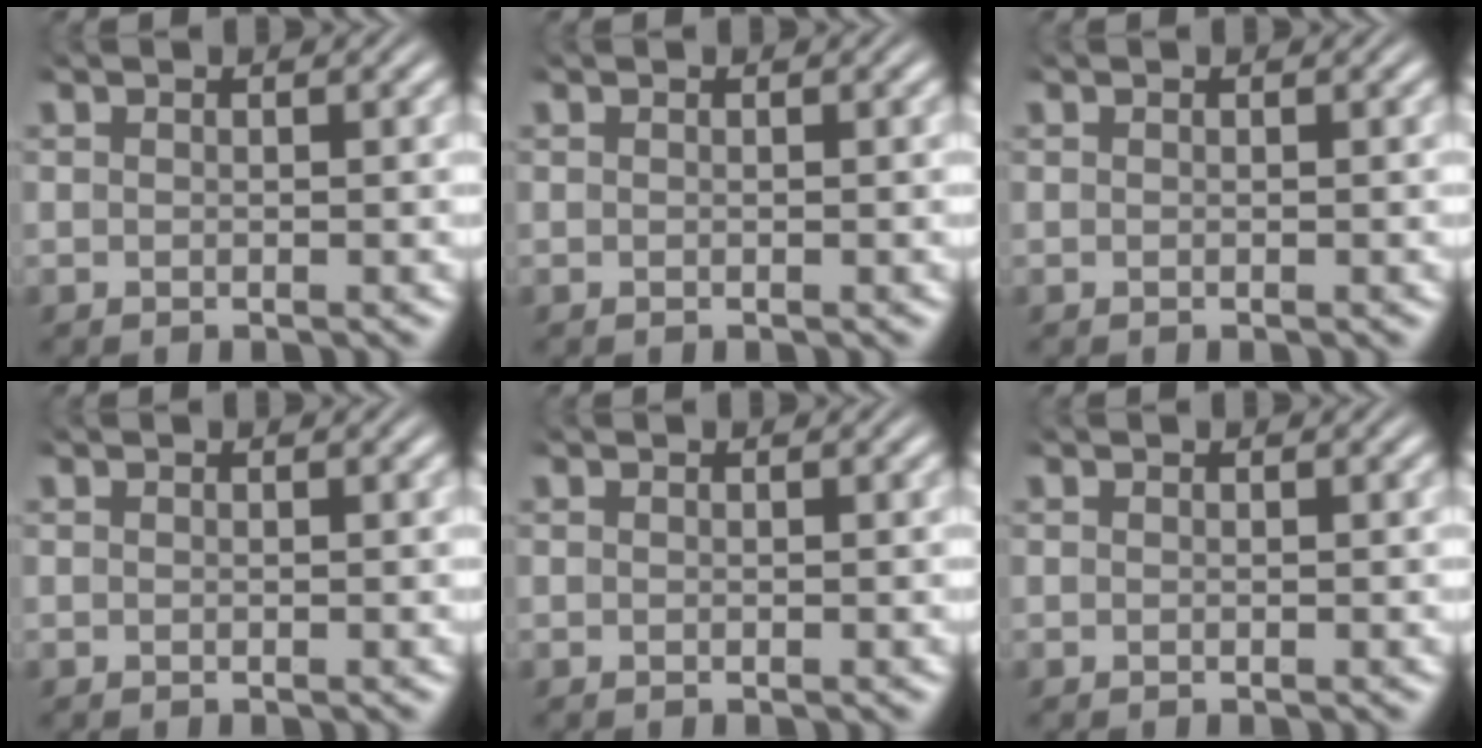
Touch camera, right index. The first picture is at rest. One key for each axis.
{"total": 0.0}
{"total": 0.0}
{"total": 0.0}
{"total": 0.0}
{"total": 0.0}